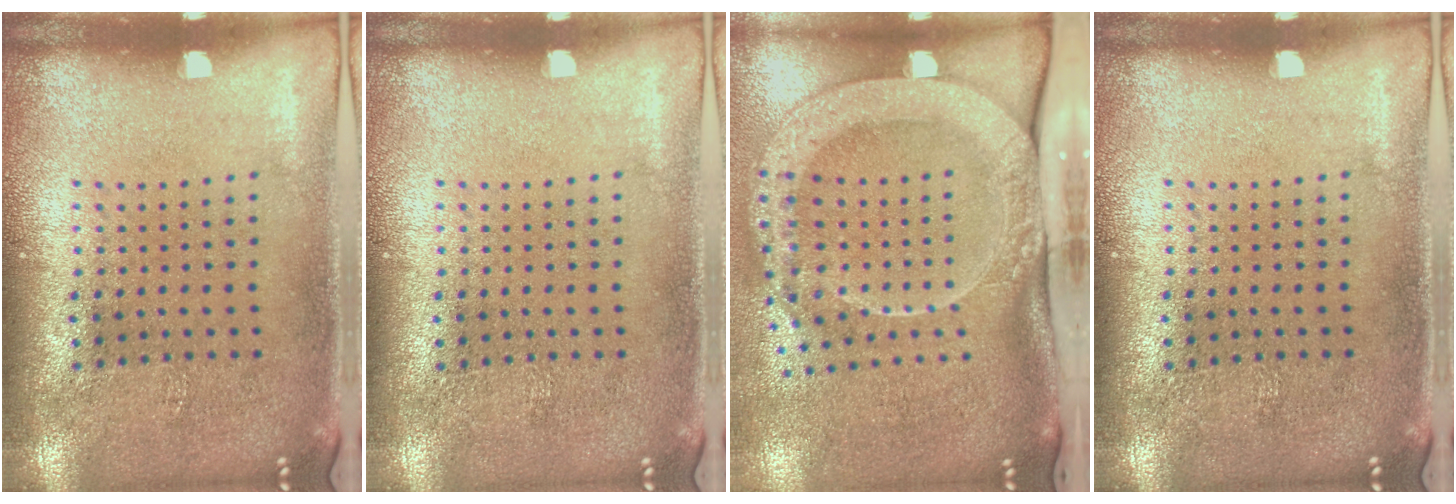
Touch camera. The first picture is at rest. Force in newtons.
{"total": 0.0}
{"total": 3.1, "press": 2.2, "slide": 2.1}
{"total": 0.0}